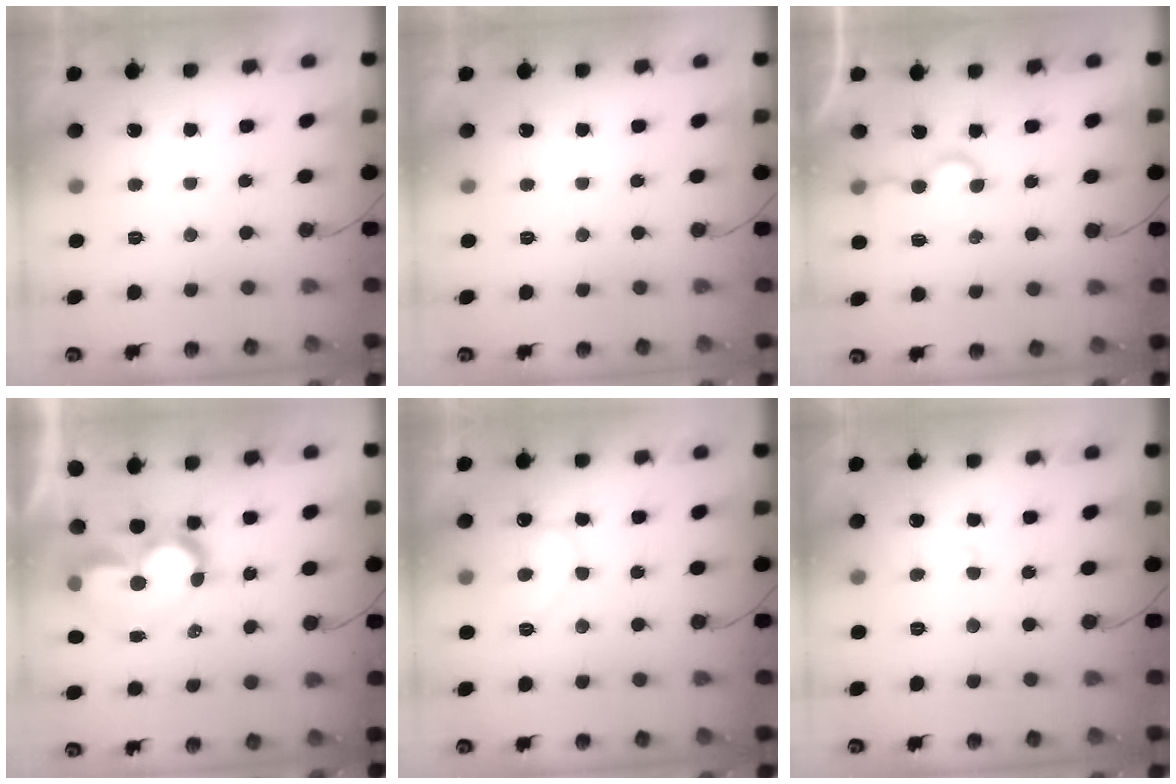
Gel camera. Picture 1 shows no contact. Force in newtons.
{"total": 0.0}
{"total": 5.4, "press": 5.4, "slide": 0.4}
{"total": 9.4, "press": 9.4, "slide": 0.9}
{"total": 8.6, "press": 8.5, "slide": 0.7}
{"total": 3.2, "press": 3.2, "slide": 0.4}